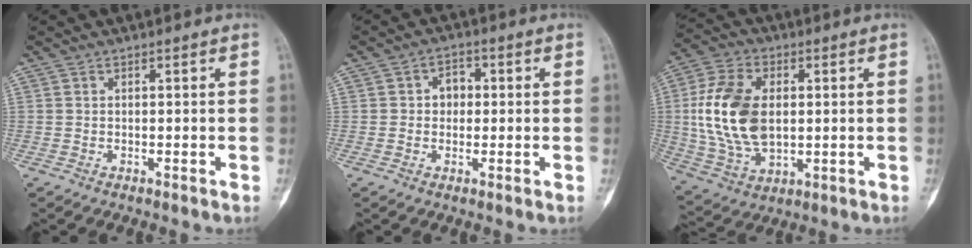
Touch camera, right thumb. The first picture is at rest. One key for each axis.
{"total": 3.8, "fx": 0.2, "fy": 3.1, "fz": 2.2, "tx": -0.009, "ty": 0.011, "tz": -0.003}
{"total": 17.0, "fx": 1.2, "fy": 10.8, "fz": 13.2, "tx": -0.251, "ty": -0.003, "tz": 0.031}